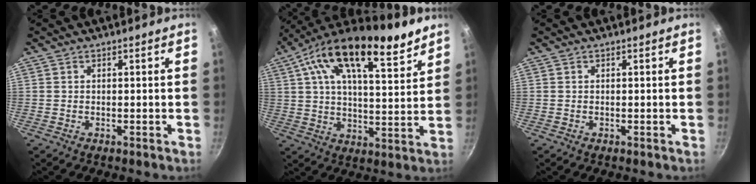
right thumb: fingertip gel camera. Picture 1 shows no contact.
{"total": 17.8, "force": [11.3, 6.1, 12.4], "torque": [-0.174, -0.049, 0.177]}
{"total": 0.0}